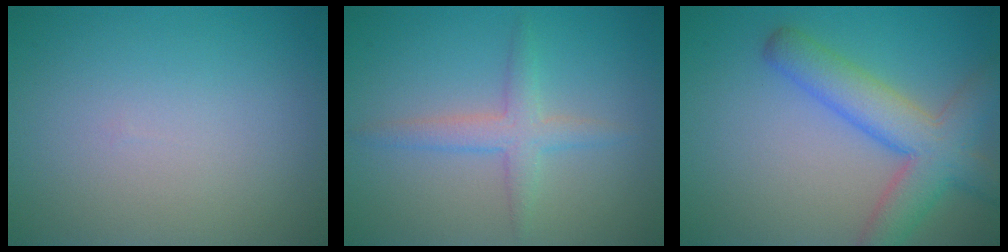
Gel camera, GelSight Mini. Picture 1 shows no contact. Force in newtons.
{"total": 2.6, "press": 2.6, "slide": 0.1}
{"total": 6.5, "press": 6.4, "slide": 0.3}